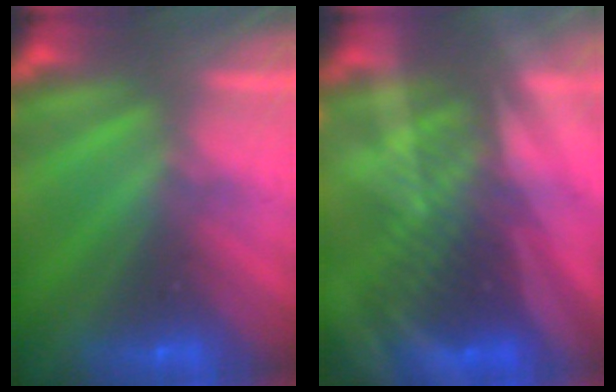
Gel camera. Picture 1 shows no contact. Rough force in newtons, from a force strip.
{"total": 2.8}